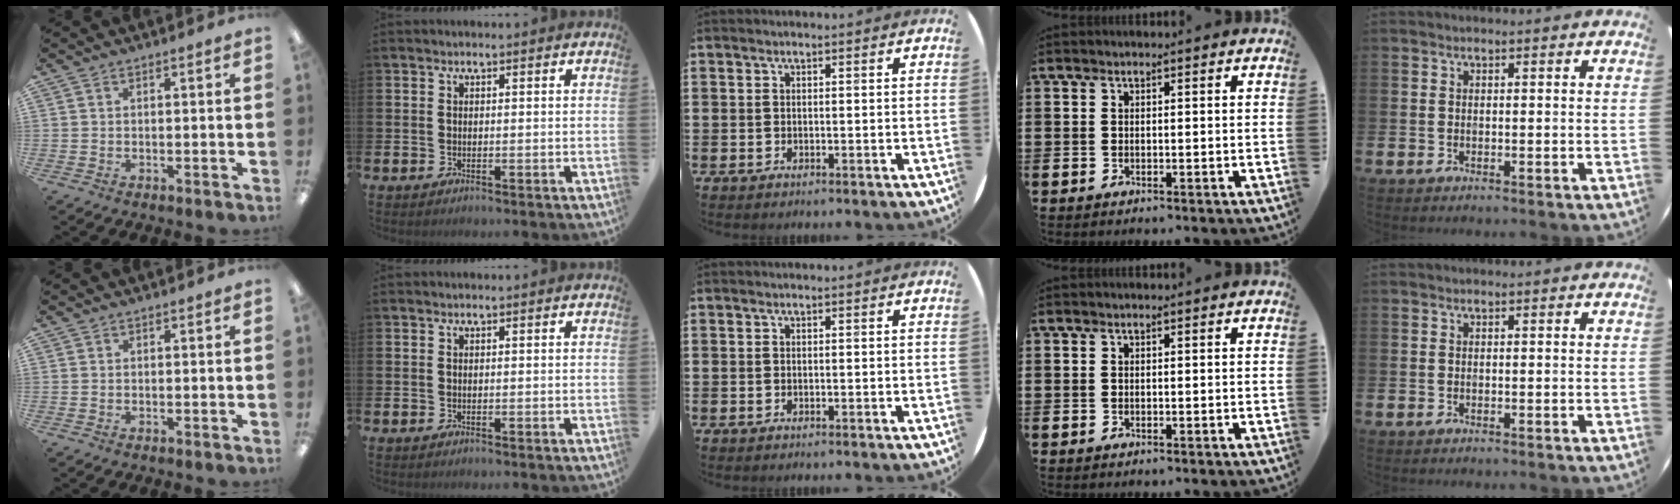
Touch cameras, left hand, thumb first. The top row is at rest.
{}